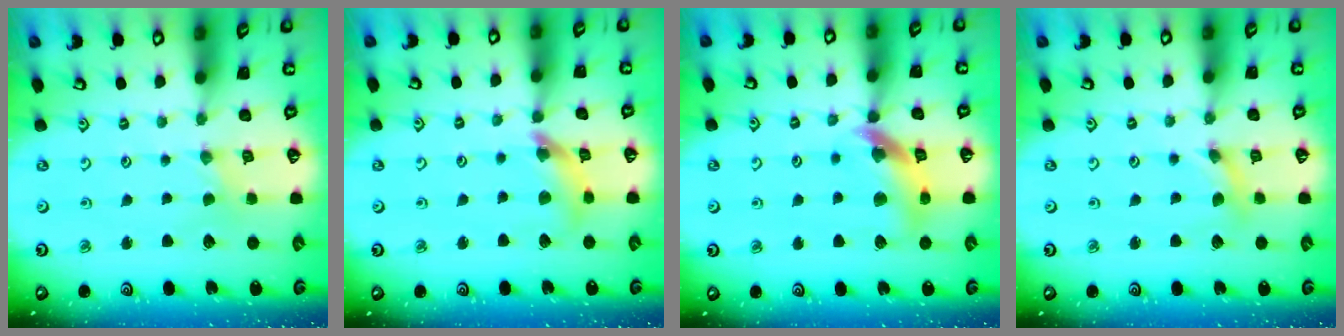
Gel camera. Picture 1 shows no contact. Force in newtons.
{"total": 10.7, "press": 10.6, "slide": 1.3}
{"total": 13.8, "press": 13.7, "slide": 1.7}
{"total": 1.7, "press": 1.7, "slide": 0.2}